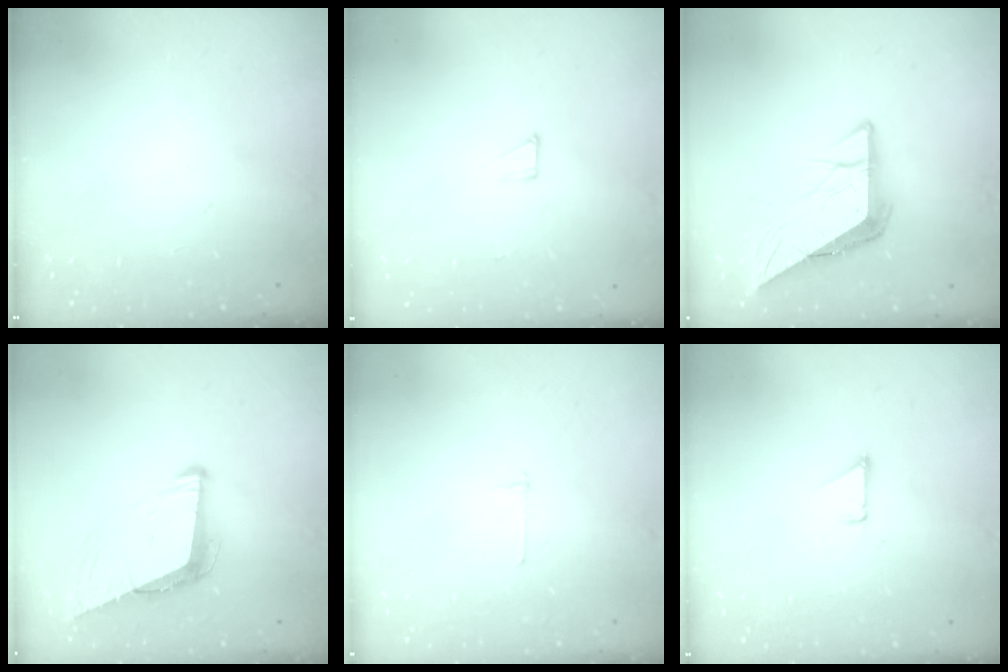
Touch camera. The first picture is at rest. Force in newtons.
{"total": 3.6, "press": 3.6, "slide": 0.4}
{"total": 9.3, "press": 9.2, "slide": 1.2}
{"total": 8.8, "press": 7.9, "slide": 3.8}
{"total": 2.7, "press": 2.7, "slide": 0.3}
{"total": 1.3, "press": 1.3, "slide": 0.1}